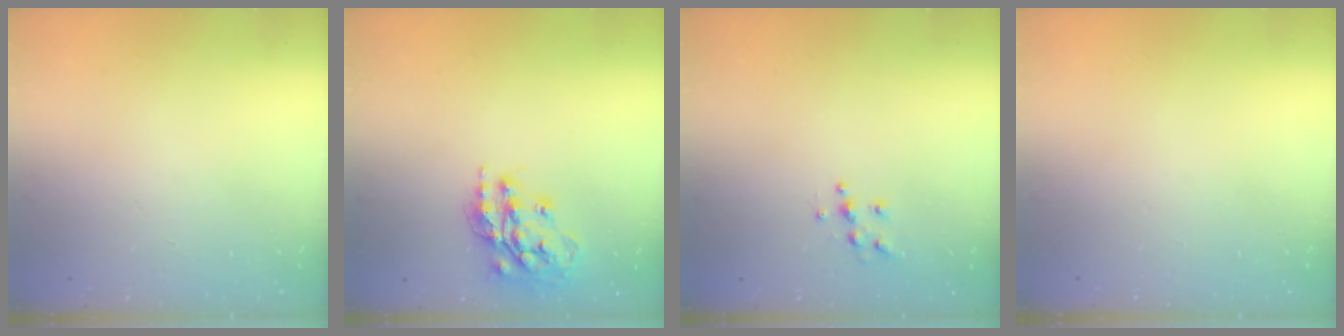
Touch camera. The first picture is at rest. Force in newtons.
{"total": 15.4, "press": 15.3, "slide": 1.1}
{"total": 6.4, "press": 6.4, "slide": 0.6}
{"total": 0.0}